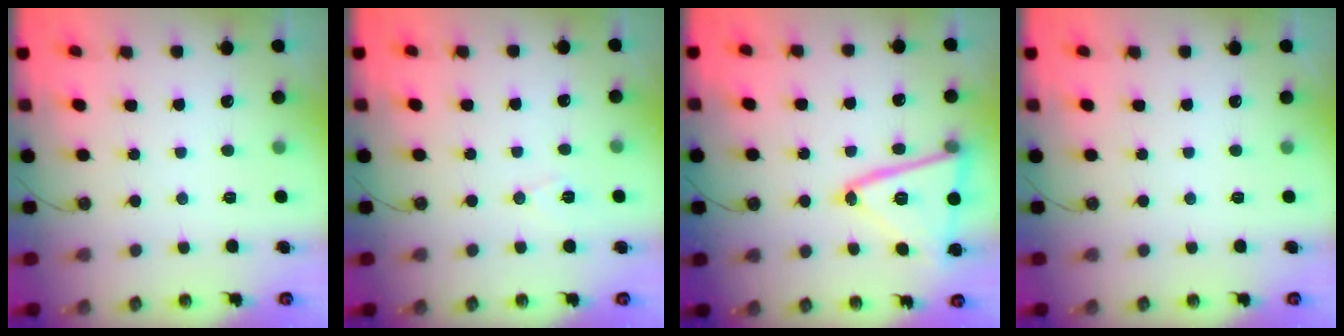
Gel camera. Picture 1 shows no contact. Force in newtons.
{"total": 7.4, "press": 5.8, "slide": 4.5}
{"total": 19.0, "press": 18.9, "slide": 1.7}
{"total": 0.0}